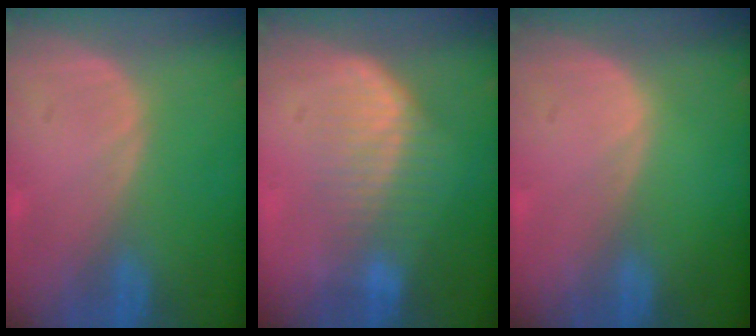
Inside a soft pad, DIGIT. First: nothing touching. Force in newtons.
{"total": 6.5, "press": 6.0, "slide": 2.4}
{"total": 0.0}